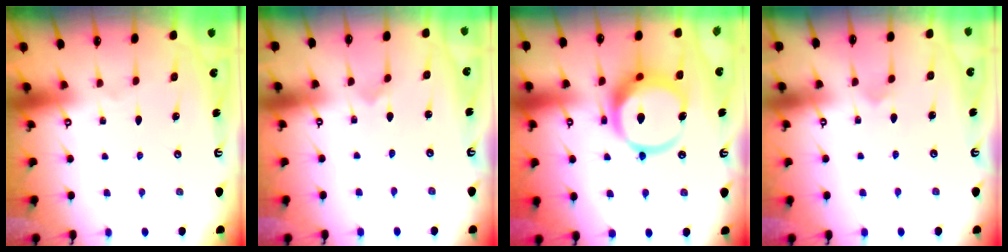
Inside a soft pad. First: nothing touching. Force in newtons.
{"total": 0.0}
{"total": 16.6, "press": 16.5, "slide": 1.9}
{"total": 4.1, "press": 4.1, "slide": 0.3}